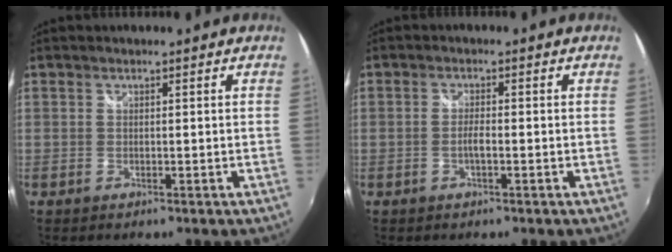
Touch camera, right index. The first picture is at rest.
{"total": 1.8, "force": [-0.7, 0.3, 1.6], "torque": [-0.033, 0.001, -0.013]}